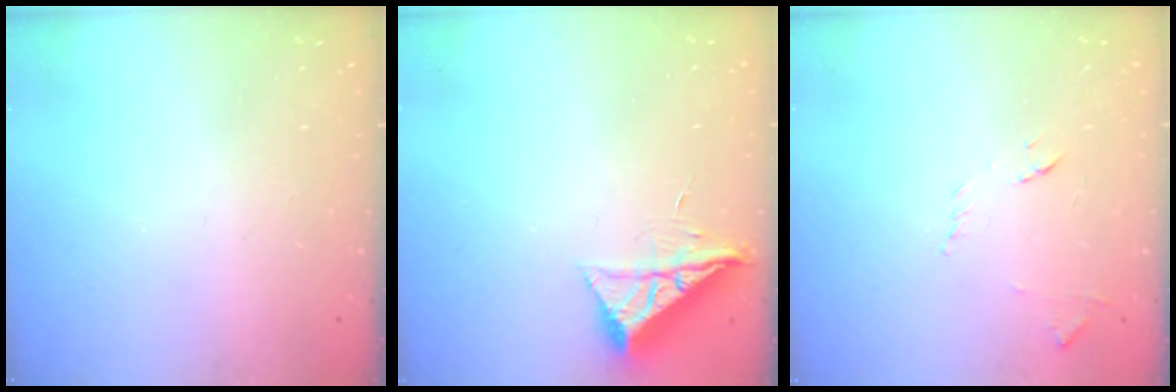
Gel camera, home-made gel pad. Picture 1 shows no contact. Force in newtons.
{"total": 7.4, "press": 7.4, "slide": 0.3}
{"total": 7.8, "press": 7.8, "slide": 0.6}